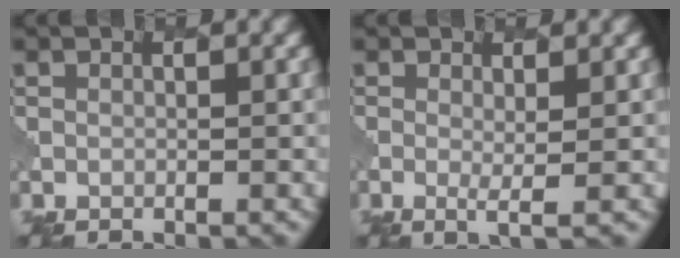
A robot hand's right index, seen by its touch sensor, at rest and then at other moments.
{"total": 1.3, "force": [0.4, 0.0, 1.3], "torque": [-0.029, -0.008, 0.005]}